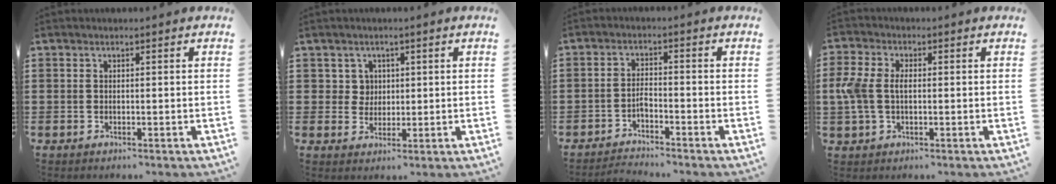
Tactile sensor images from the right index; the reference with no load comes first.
{"total": 2.8, "force": [1.0, 2.6, 0.6], "torque": [-0.026, 0.010, 0.017]}
{"total": 2.4, "force": [-2.1, 0.3, 1.0], "torque": [-0.023, 0.004, -0.046]}
{"total": 4.8, "force": [-0.1, 3.0, 3.7], "torque": [-0.103, 0.000, -0.010]}